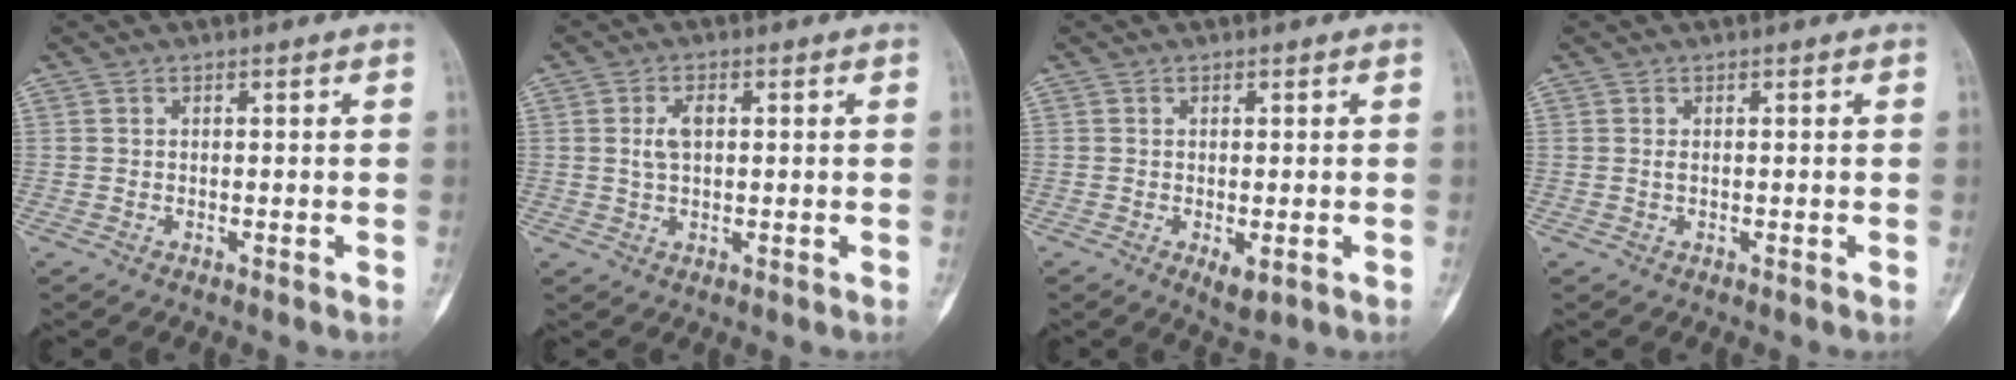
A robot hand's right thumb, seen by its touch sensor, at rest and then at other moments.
{"total": 3.7, "force": [0.7, 2.1, 3.0], "torque": [-0.059, 0.003, 0.014]}
{"total": 2.7, "force": [-0.9, 1.1, 2.3], "torque": [-0.036, -0.007, -0.006]}
{"total": 0.6, "force": [0.1, 0.3, 0.5], "torque": [-0.011, 0.000, 0.002]}